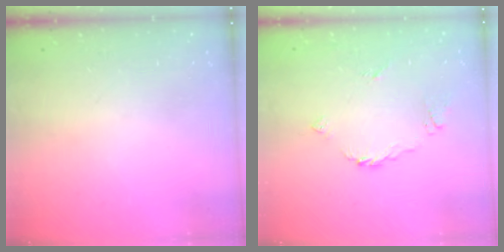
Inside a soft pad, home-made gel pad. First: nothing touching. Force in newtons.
{"total": 4.8, "press": 4.8, "slide": 0.4}